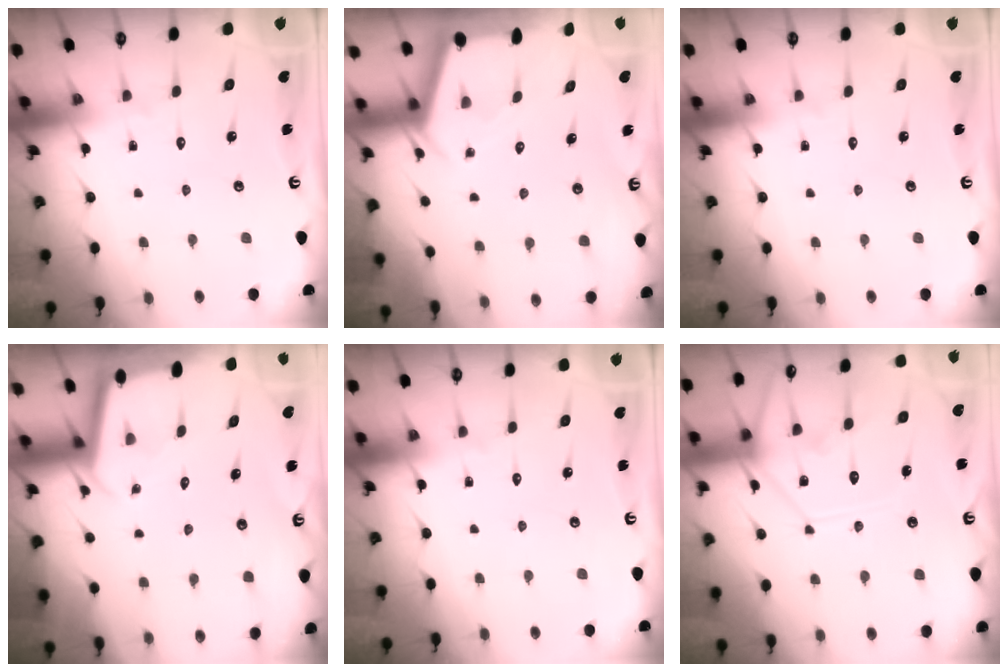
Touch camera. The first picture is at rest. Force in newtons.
{"total": 2.3, "press": 2.3, "slide": 0.3}
{"total": 0.0}
{"total": 2.0, "press": 2.0, "slide": 0.1}
{"total": 0.0}
{"total": 13.4, "press": 13.3, "slide": 1.5}